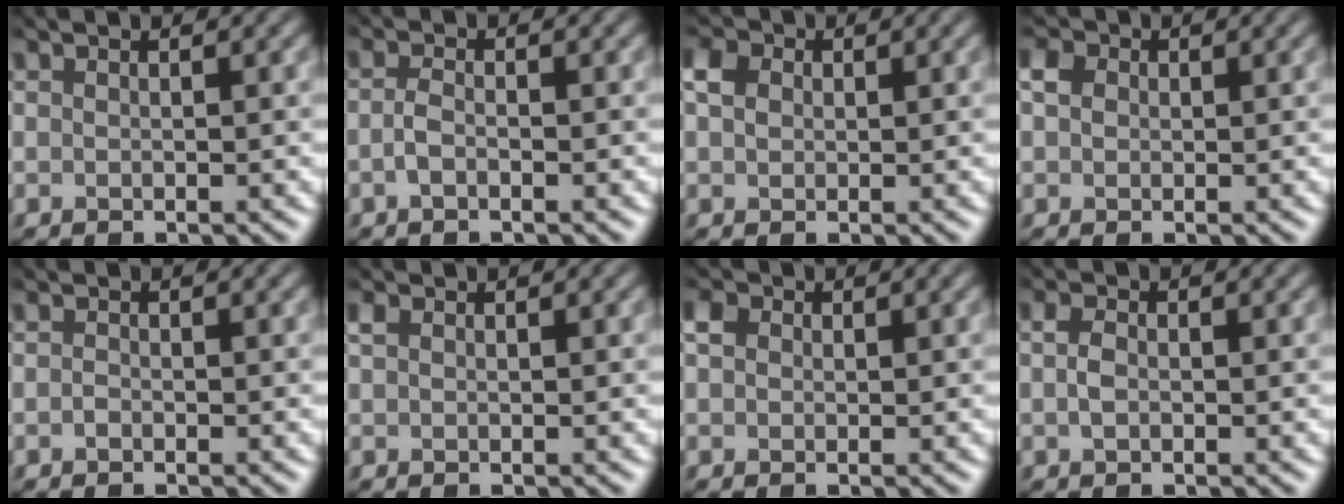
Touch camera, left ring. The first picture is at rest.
{"total": 1.4, "force": [-1.4, 0.1, 0.1], "torque": [-0.014, 0.004, -0.024]}
{"total": 1.5, "force": [-0.1, 1.5, 0.0], "torque": [-0.013, 0.007, -0.002]}
{"total": 1.3, "force": [-0.3, 1.2, -0.3], "torque": [-0.007, 0.007, -0.005]}
{"total": 1.2, "force": [-1.1, -0.2, -0.5], "torque": [0.001, 0.004, -0.015]}
{"total": 0.0}
{"total": 1.2, "force": [-0.4, 1.0, -0.4], "torque": [-0.002, 0.006, -0.007]}
{"total": 1.2, "force": [-1.0, 0.6, 0.2], "torque": [-0.018, 0.003, -0.013]}